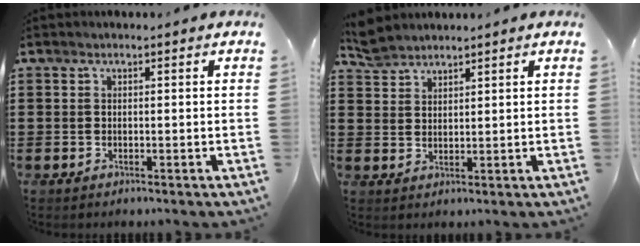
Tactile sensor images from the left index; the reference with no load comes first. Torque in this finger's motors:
{"motor_torque": [0.03, -0.03, 0.11, 0.00]}